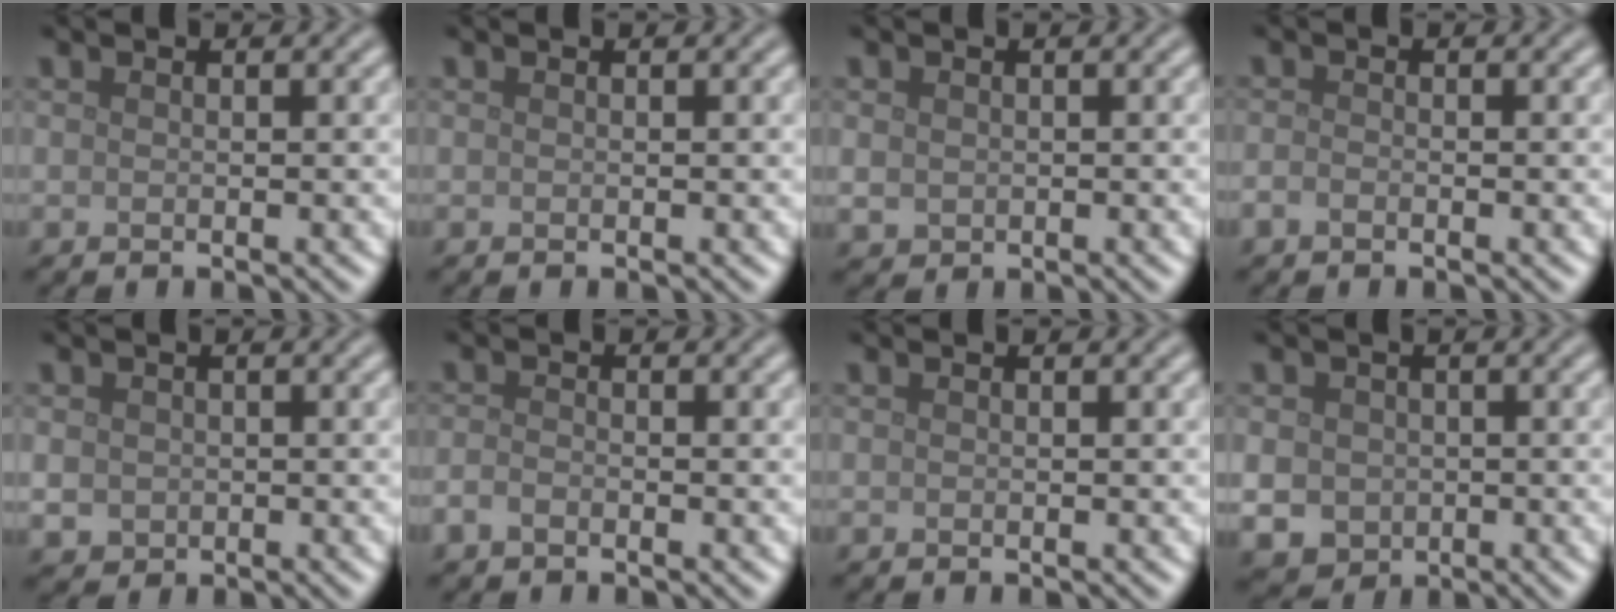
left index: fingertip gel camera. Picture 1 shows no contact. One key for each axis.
{"total": 0.0}
{"total": 1.2, "fx": 0.1, "fy": 1.1, "fz": 0.5, "tx": -0.009, "ty": -0.003, "tz": 0.003}
{"total": 1.0, "fx": -0.6, "fy": 0.5, "fz": 0.5, "tx": -0.012, "ty": -0.001, "tz": -0.014}
{"total": 1.8, "fx": 0.0, "fy": 1.7, "fz": 0.6, "tx": -0.013, "ty": -0.005, "tz": -0.001}
{"total": 1.4, "fx": -0.9, "fy": 0.7, "fz": 0.7, "tx": -0.016, "ty": 0.000, "tz": -0.021}
{"total": 0.0}
{"total": 3.6, "fx": -0.2, "fy": 3.3, "fz": 1.4, "tx": -0.034, "ty": -0.006, "tz": -0.003}